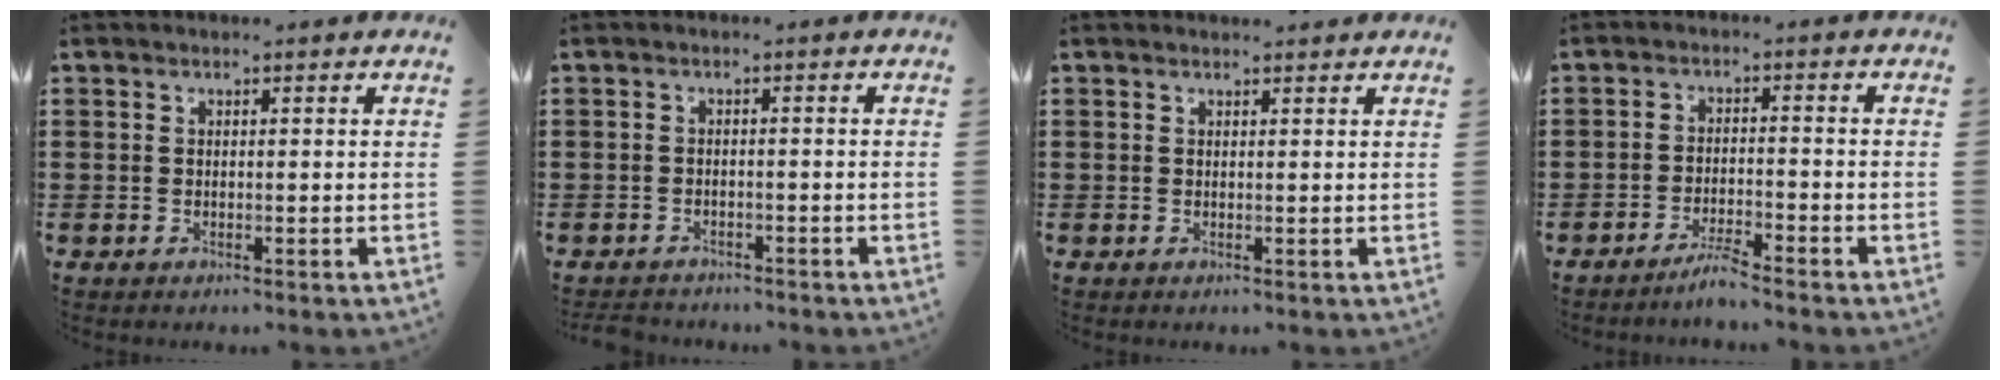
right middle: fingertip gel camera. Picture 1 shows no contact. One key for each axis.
{"total": 1.8, "fx": -1.8, "fy": 0.3, "fz": 0.0, "tx": -0.008, "ty": -0.004, "tz": -0.038}
{"total": 0.6, "fx": 0.6, "fy": 0.1, "fz": 0.1, "tx": 0.000, "ty": -0.002, "tz": 0.011}
{"total": 2.9, "fx": -2.6, "fy": -0.2, "fz": 1.2, "tx": -0.028, "ty": 0.002, "tz": -0.054}